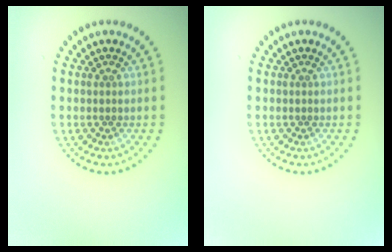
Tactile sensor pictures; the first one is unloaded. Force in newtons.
{"total": 0.0}